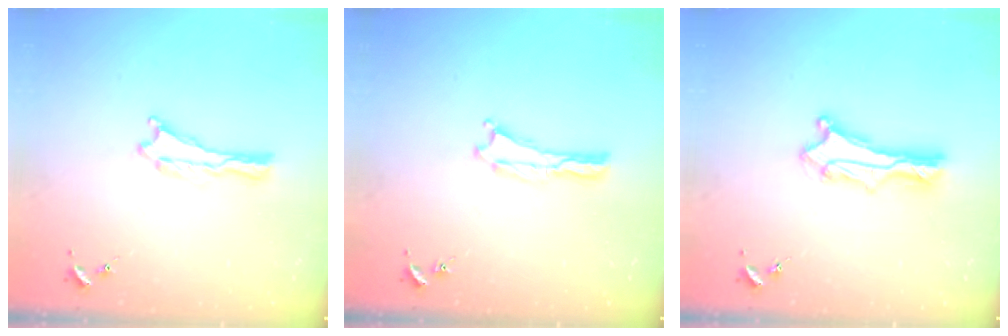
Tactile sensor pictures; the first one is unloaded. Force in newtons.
{"total": 0.0}
{"total": 3.0, "press": 3.0, "slide": 0.2}